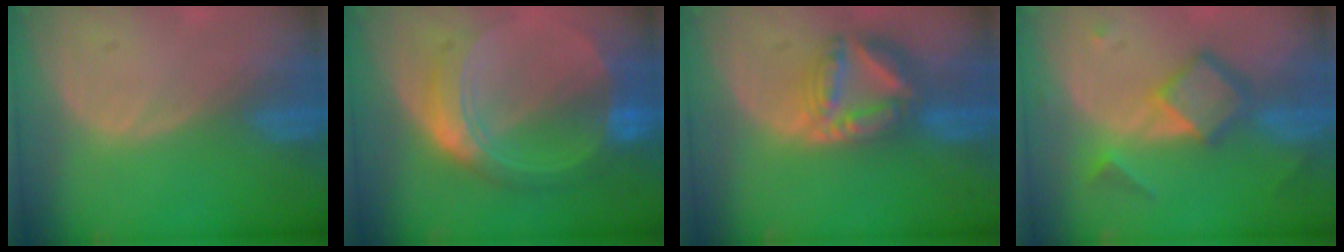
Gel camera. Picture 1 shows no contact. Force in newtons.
{"total": 8.7, "press": 8.7, "slide": 0.6}
{"total": 8.2, "press": 7.1, "slide": 4.1}
{"total": 6.8, "press": 5.9, "slide": 3.4}